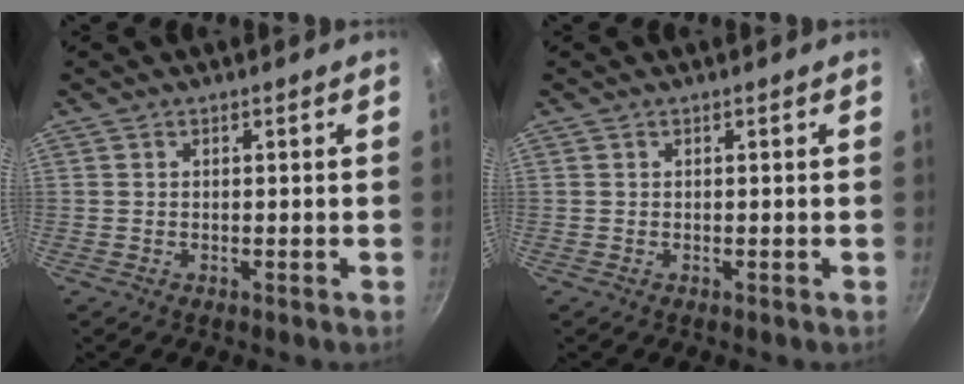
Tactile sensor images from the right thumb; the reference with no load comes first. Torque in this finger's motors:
{"motor_torque": [-0.01, 0.01, 0.00, 0.00, 0.00]}